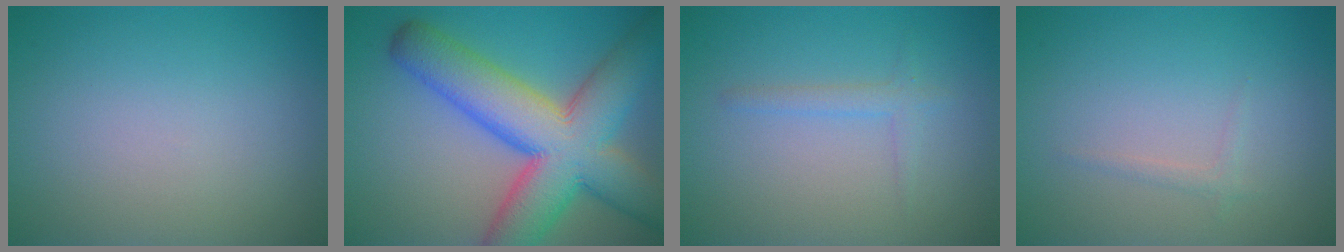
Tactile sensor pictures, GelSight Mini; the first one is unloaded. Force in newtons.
{"total": 12.2, "press": 12.2, "slide": 0.5}
{"total": 1.4, "press": 1.4, "slide": 0.1}
{"total": 0.8, "press": 0.8, "slide": 0.1}